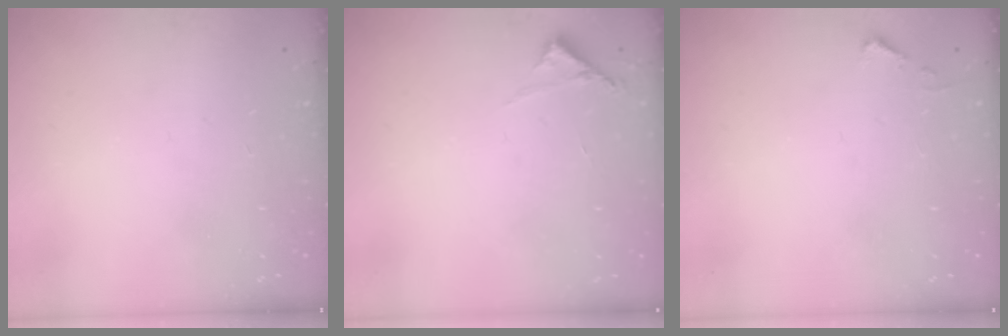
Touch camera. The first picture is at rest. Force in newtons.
{"total": 3.8, "press": 3.8, "slide": 0.2}
{"total": 3.7, "press": 3.6, "slide": 0.5}